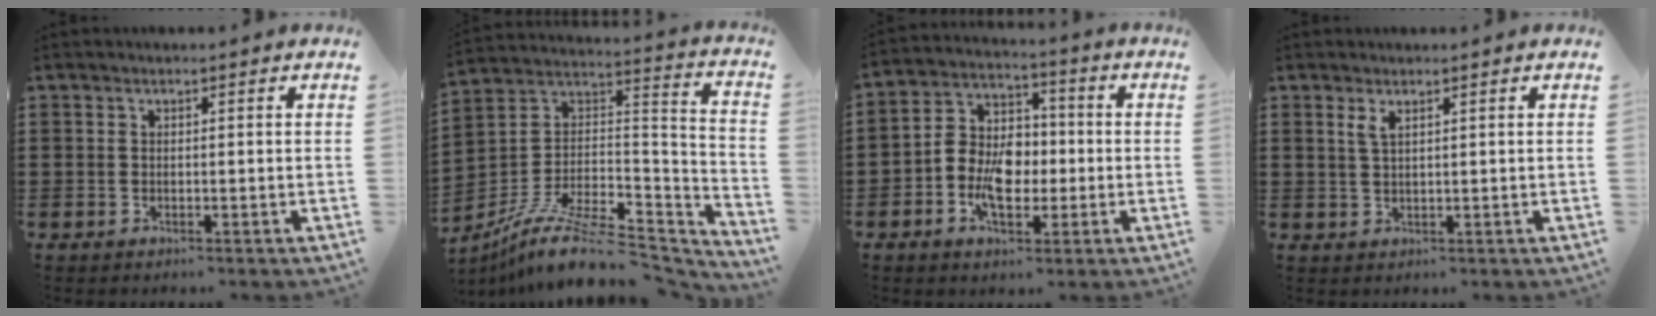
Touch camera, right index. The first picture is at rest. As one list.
[{"total": 12.4, "force": [-8.8, 4.0, 7.9], "torque": [-0.141, 0.018, -0.161]}, {"total": 7.9, "force": [-1.9, 5.8, 5.1], "torque": [-0.116, 0.008, -0.043]}, {"total": 1.7, "force": [1.0, 0.5, 1.3], "torque": [-0.029, 0.003, 0.017]}]